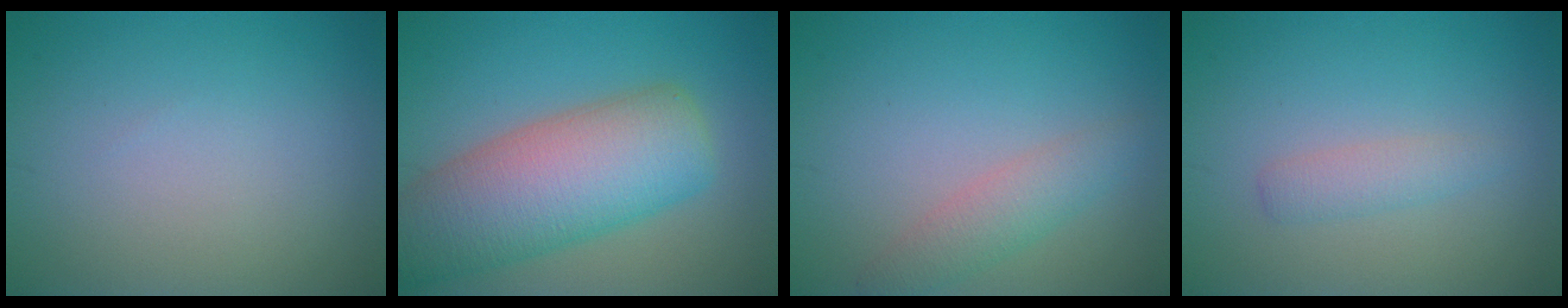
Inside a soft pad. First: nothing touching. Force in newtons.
{"total": 10.4, "press": 10.4, "slide": 0.4}
{"total": 2.6, "press": 2.6, "slide": 0.1}
{"total": 1.7, "press": 1.7, "slide": 0.1}